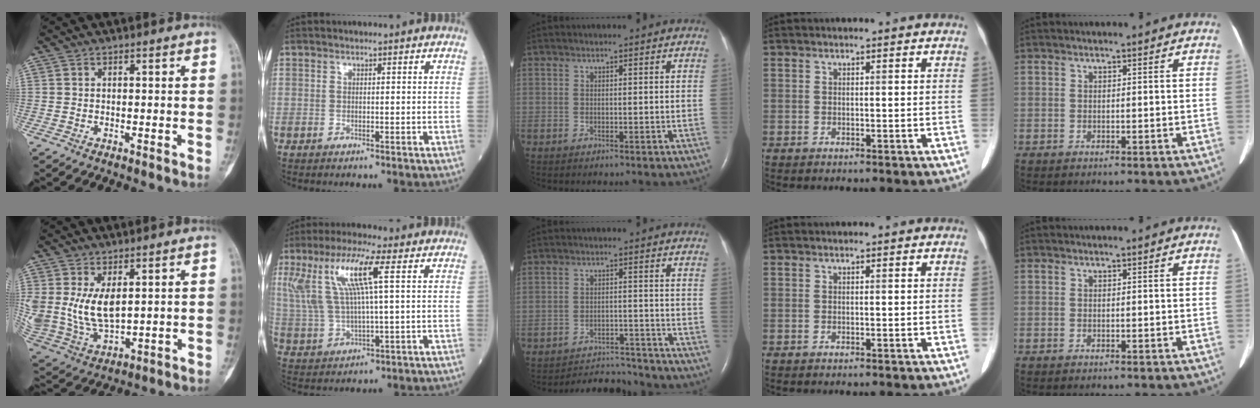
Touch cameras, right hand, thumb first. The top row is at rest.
{"thumb": {"total": 11.8, "force": [2.8, 6.6, 9.3], "torque": [-0.184, -0.020, 0.077]}, "index": {"total": 11.9, "force": [4.2, 1.3, 11.0], "torque": [-0.250, 0.018, 0.081]}, "middle": {"total": 7.5, "force": [-7.4, 0.8, -0.6], "torque": [0.005, 0.005, -0.113]}}